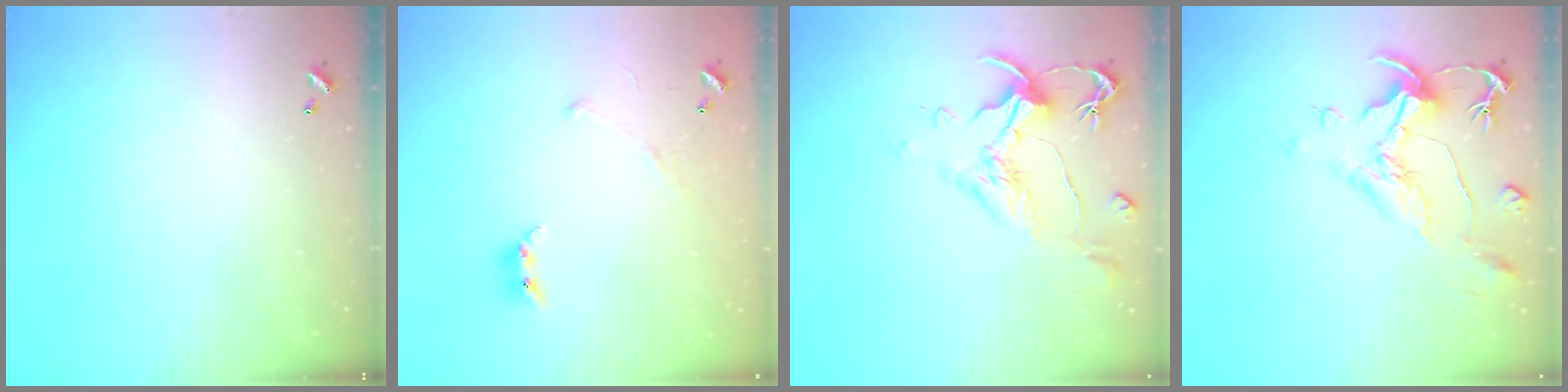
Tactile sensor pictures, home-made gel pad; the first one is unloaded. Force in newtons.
{"total": 3.2, "press": 3.0, "slide": 1.0}
{"total": 1.6, "press": 0.8, "slide": 1.5}
{"total": 1.8, "press": 0.8, "slide": 1.5}